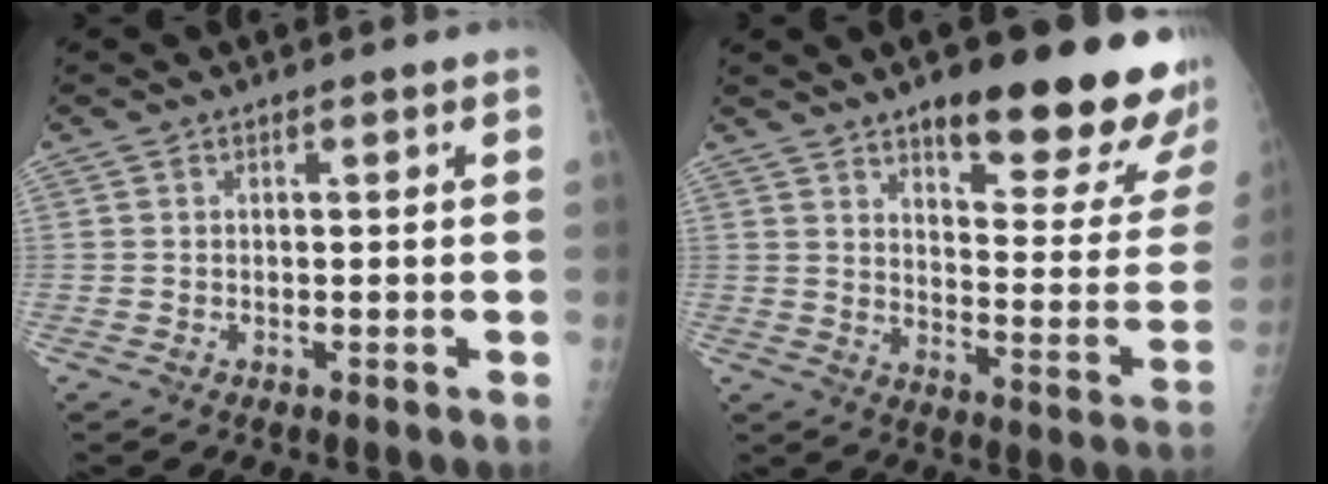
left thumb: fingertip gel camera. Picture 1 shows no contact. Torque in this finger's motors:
{"motor_torque": [0.61, 0.30, 0.09, -0.39, 0.12]}